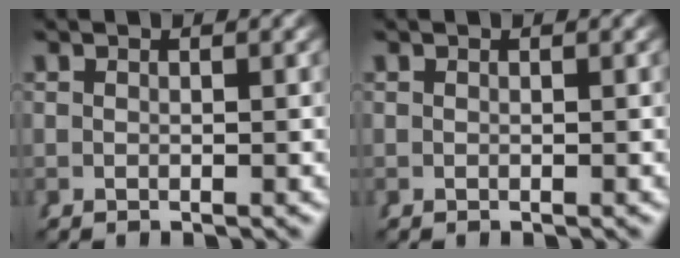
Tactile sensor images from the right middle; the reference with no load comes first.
{"total": 0.0}